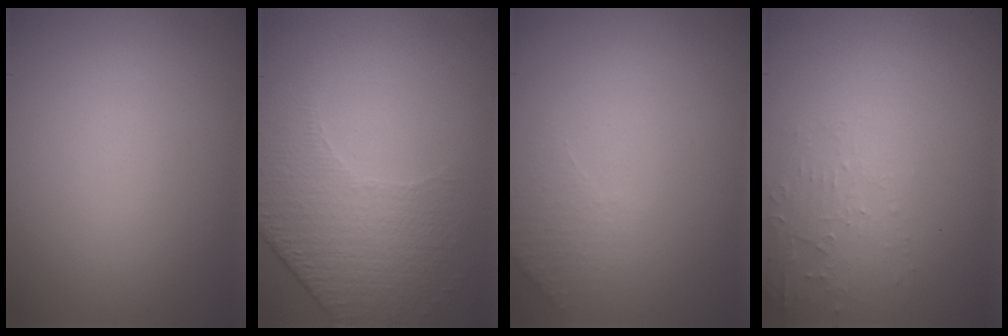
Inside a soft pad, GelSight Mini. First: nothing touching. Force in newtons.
{"total": 4.8, "press": 3.4, "slide": 3.4}
{"total": 1.6, "press": 1.5, "slide": 0.4}
{"total": 1.9, "press": 1.9, "slide": 0.3}